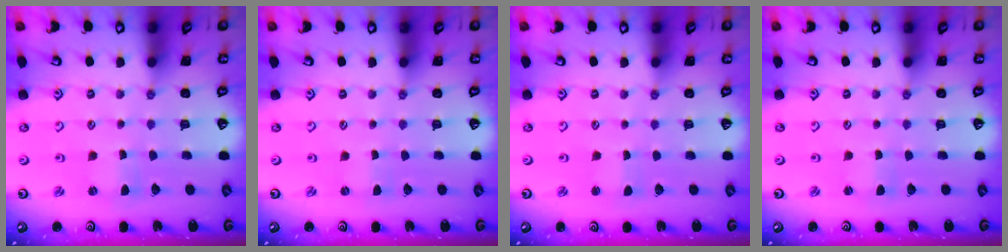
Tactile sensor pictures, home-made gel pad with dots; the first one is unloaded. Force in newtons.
{"total": 0.0}
{"total": 1.0, "press": 1.0, "slide": 0.1}
{"total": 1.1, "press": 1.1, "slide": 0.2}